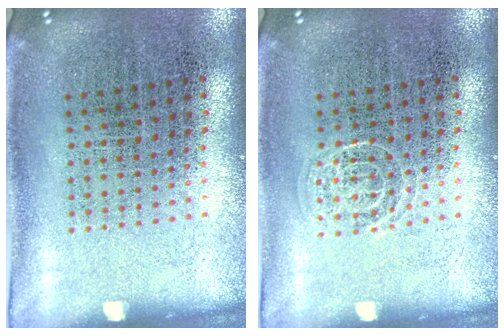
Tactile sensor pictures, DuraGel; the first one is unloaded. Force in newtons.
{"total": 1.1, "press": 1.1, "slide": 0.2}